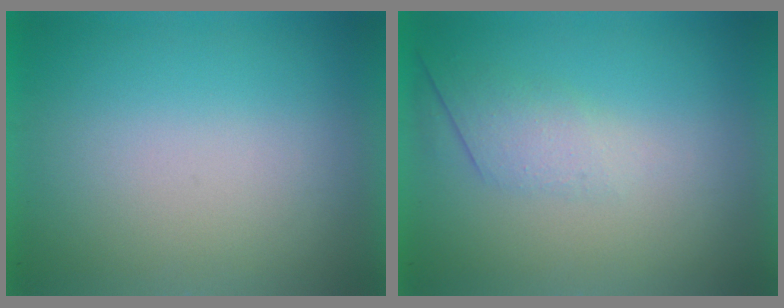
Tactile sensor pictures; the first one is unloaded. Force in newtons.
{"total": 2.6}